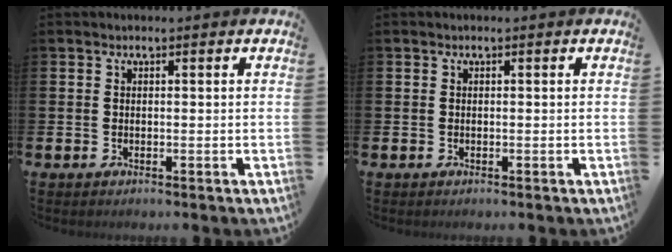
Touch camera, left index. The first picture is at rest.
{"total": 0.0}